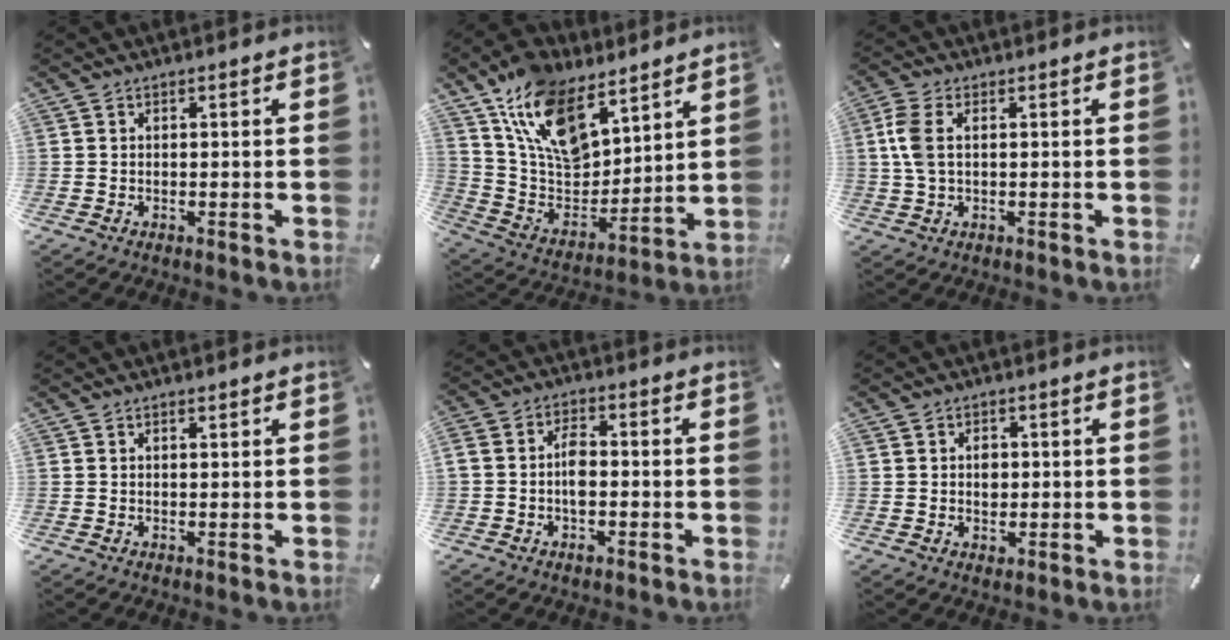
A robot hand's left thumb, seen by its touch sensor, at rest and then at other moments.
{"total": 17.9, "force": [11.7, 10.2, 9.0], "torque": [-0.182, -0.062, 0.221]}
{"total": 5.8, "force": [0.8, 3.0, 5.0], "torque": [-0.125, -0.001, 0.008]}
{"total": 0.6, "force": [0.4, 0.3, 0.4], "torque": [-0.008, 0.001, 0.007]}
{"total": 5.2, "force": [-1.2, 3.2, 3.9], "torque": [-0.068, 0.013, -0.018]}
{"total": 3.0, "force": [0.1, 2.6, 1.5], "torque": [-0.015, -0.001, -0.003]}